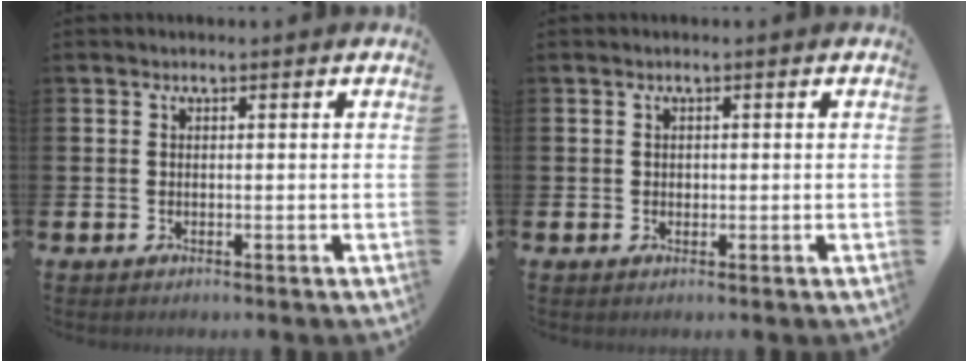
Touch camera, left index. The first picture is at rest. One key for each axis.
{"total": 0.6, "fx": 0.2, "fy": 0.6, "fz": 0.2, "tx": 0.004, "ty": 0.002, "tz": 0.001}